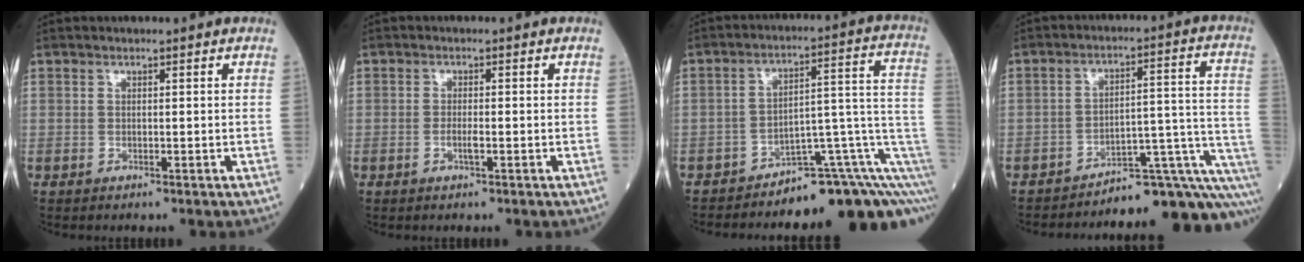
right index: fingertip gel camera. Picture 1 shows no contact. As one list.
[{"total": 1.4, "force": [-0.5, 0.1, 1.3], "torque": [-0.030, -0.001, -0.011]}, {"total": 12.2, "force": [-7.6, 3.0, 9.1], "torque": [-0.080, 0.079, -0.098]}, {"total": 15.8, "force": [-14.6, 1.5, 5.8], "torque": [-0.003, 0.058, -0.192]}]